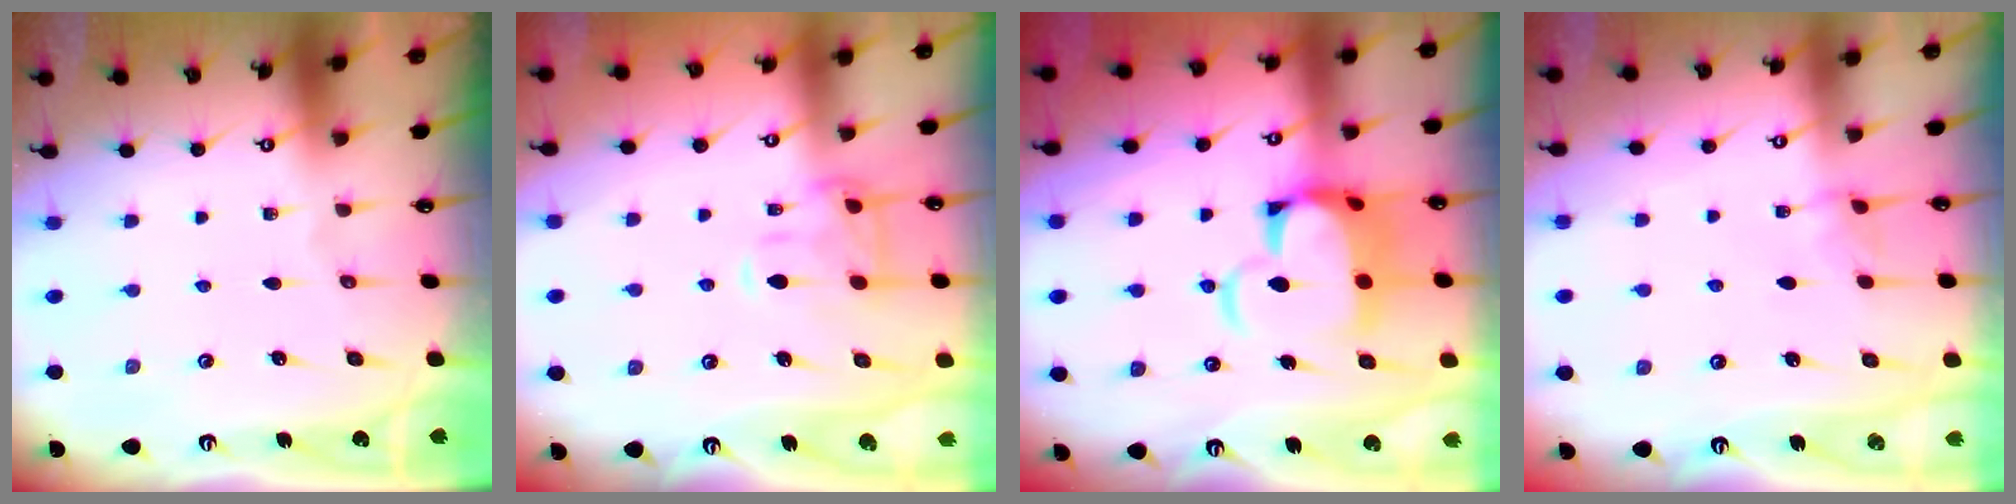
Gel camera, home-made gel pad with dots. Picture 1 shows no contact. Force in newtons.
{"total": 4.2, "press": 4.0, "slide": 1.5}
{"total": 8.6, "press": 8.4, "slide": 1.7}
{"total": 2.8, "press": 2.8, "slide": 0.3}